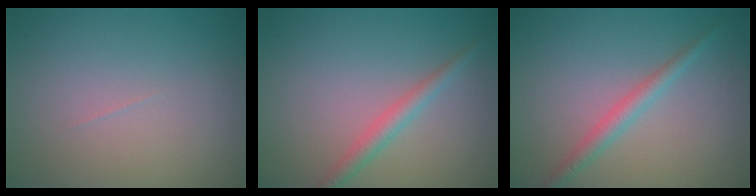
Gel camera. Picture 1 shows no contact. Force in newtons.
{"total": 2.0, "press": 2.0, "slide": 0.0}
{"total": 2.0, "press": 2.0, "slide": 0.1}